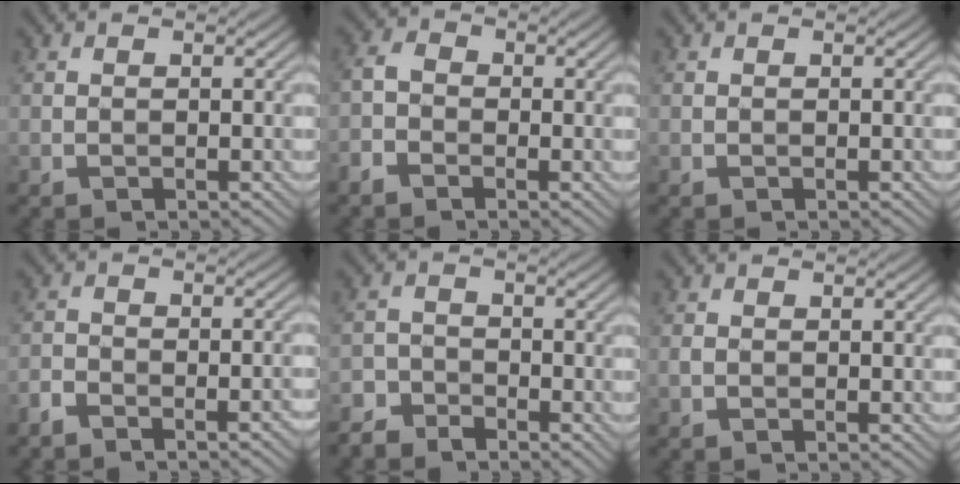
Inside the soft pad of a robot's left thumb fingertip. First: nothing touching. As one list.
[{"total": 2.9, "force": [-1.8, 1.8, 1.4], "torque": [-0.036, 0.003, -0.049]}, {"total": 0.0}, {"total": 4.1, "force": [-3.4, 1.0, 2.1], "torque": [-0.037, -0.002, -0.066]}, {"total": 3.7, "force": [-3.3, 1.5, 0.8], "torque": [-0.013, -0.001, -0.073]}, {"total": 0.6, "force": [-0.2, 0.4, 0.4], "torque": [-0.011, 0.000, -0.005]}]